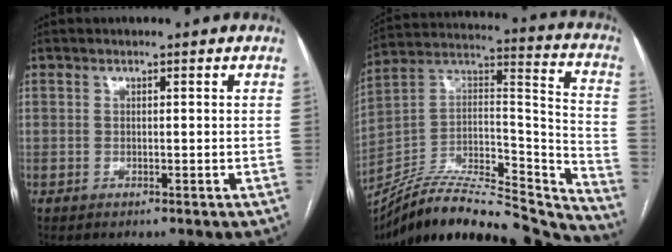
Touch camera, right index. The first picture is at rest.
{"total": 30.6, "force": [-28.0, 5.6, 10.8], "torque": [-0.141, 0.019, -0.428]}